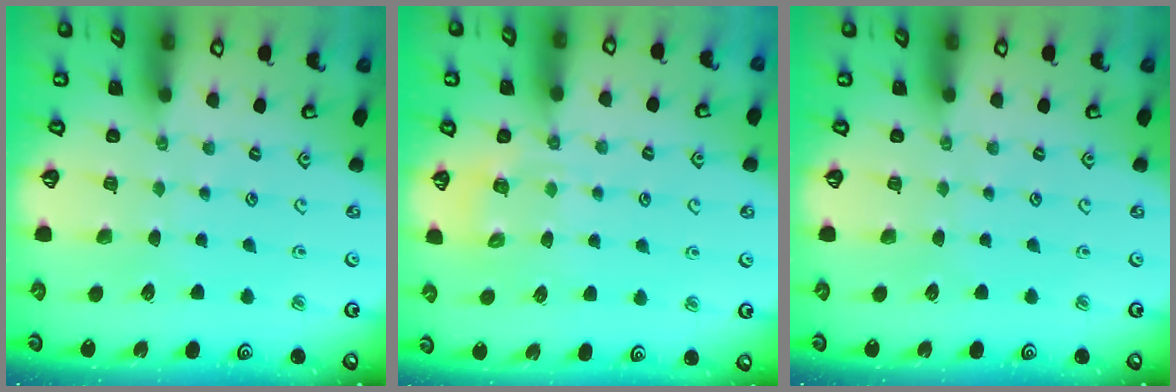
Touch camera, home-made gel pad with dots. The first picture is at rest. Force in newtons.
{"total": 5.9, "press": 5.8, "slide": 1.1}
{"total": 0.0}